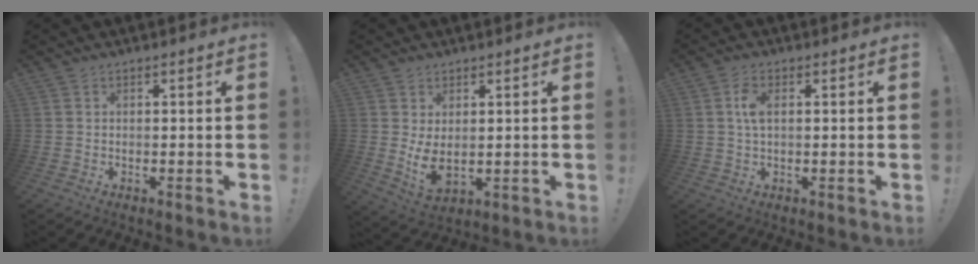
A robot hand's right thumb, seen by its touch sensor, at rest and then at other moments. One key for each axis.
{"total": 6.3, "fx": 1.5, "fy": 3.3, "fz": 5.1, "tx": -0.081, "ty": -0.027, "tz": 0.030}
{"total": 4.5, "fx": 0.8, "fy": 2.2, "fz": 3.9, "tx": -0.069, "ty": -0.001, "tz": 0.008}